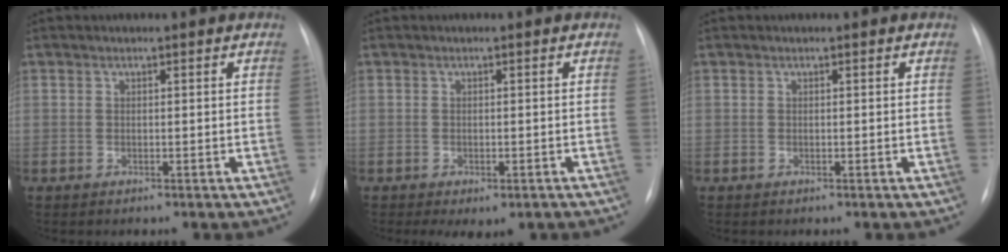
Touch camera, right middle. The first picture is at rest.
{"total": 3.6, "force": [-2.3, 1.7, 2.2], "torque": [-0.026, -0.004, -0.025]}
{"total": 0.0}